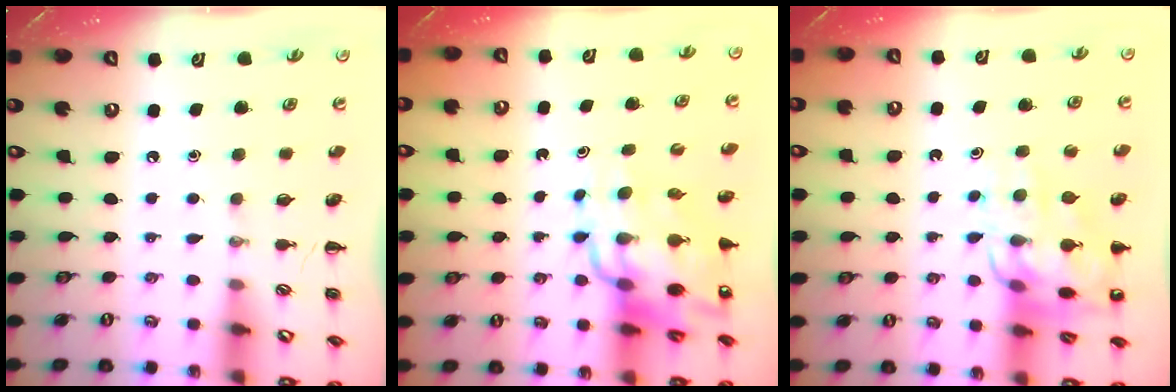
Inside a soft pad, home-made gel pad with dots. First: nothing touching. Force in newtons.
{"total": 15.9, "press": 15.3, "slide": 4.4}
{"total": 13.9, "press": 13.8, "slide": 1.8}